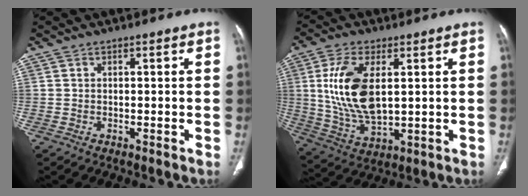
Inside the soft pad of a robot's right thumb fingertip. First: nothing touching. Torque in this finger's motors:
{"motor_torque": [-0.60, 1.31, 1.28, 0.20, 0.19]}